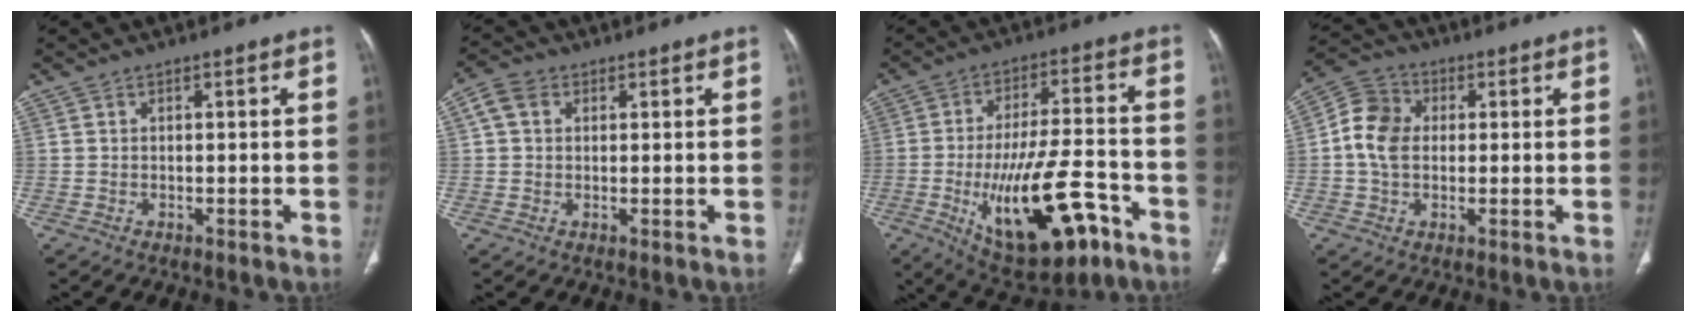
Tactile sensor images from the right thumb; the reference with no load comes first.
{"total": 4.1, "force": [1.3, 3.3, 2.2], "torque": [-0.038, 0.010, 0.023]}
{"total": 20.2, "force": [-8.3, 8.3, 16.5], "torque": [-0.264, 0.035, -0.114]}
{"total": 8.2, "force": [0.5, 6.2, 5.2], "torque": [-0.096, 0.018, -0.001]}